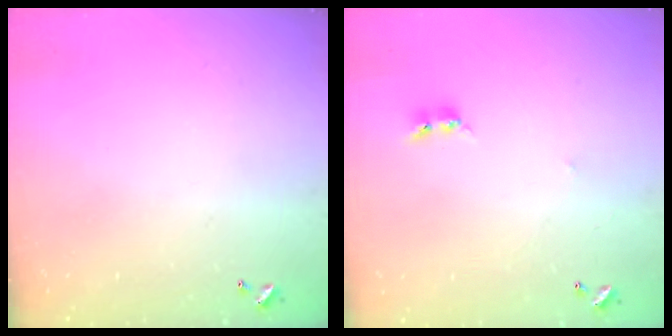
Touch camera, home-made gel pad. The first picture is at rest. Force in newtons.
{"total": 2.7, "press": 2.7, "slide": 0.3}